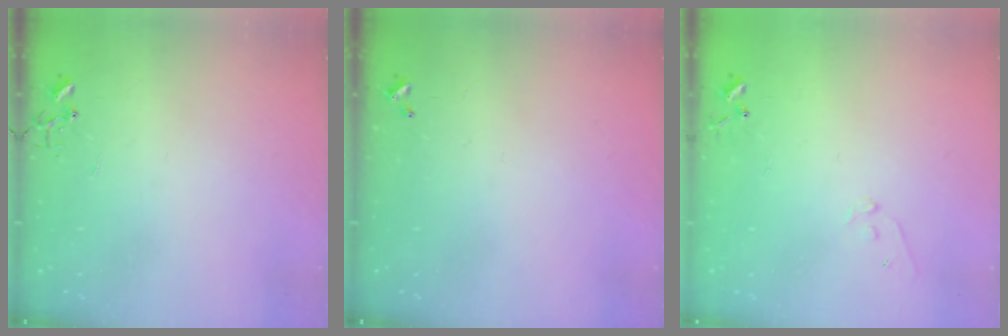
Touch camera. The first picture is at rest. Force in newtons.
{"total": 0.0}
{"total": 6.8, "press": 6.7, "slide": 0.5}